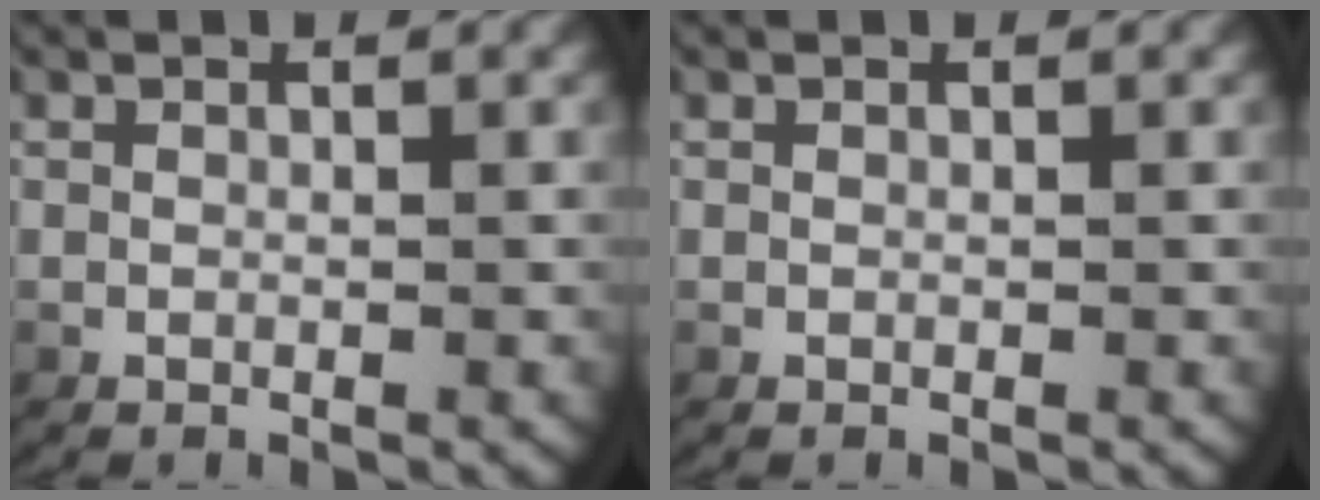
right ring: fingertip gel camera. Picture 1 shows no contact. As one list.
[{"total": 0.0}]